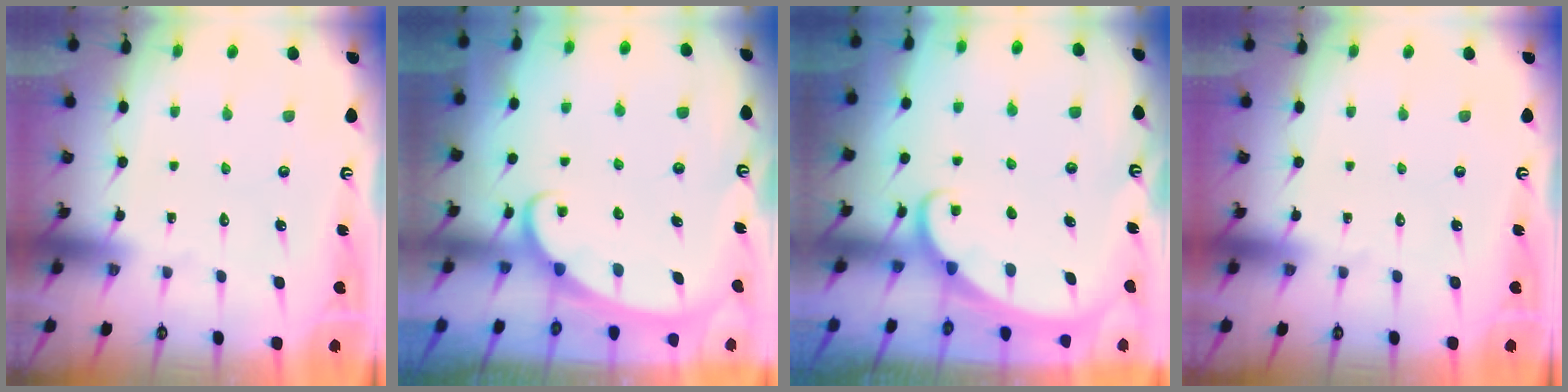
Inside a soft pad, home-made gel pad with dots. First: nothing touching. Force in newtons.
{"total": 2.4, "press": 2.4, "slide": 0.3}
{"total": 1.7, "press": 1.7, "slide": 0.1}
{"total": 0.0}